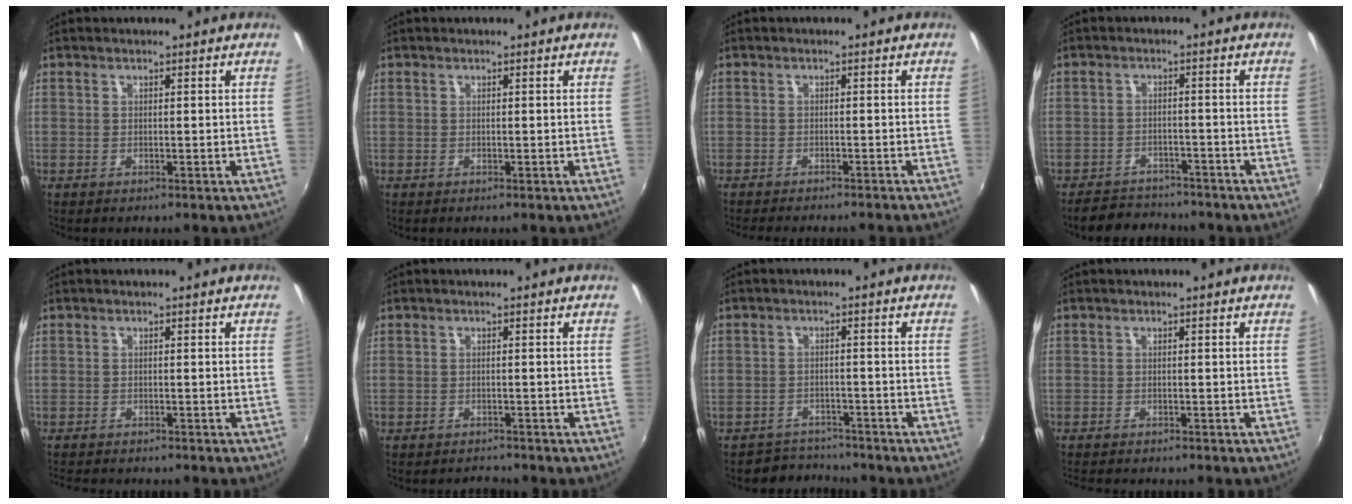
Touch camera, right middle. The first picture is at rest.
{"total": 0.0}
{"total": 6.6, "force": [-6.0, 0.6, 2.7], "torque": [-0.061, -0.016, -0.088]}
{"total": 7.4, "force": [-6.6, 3.1, 1.4], "torque": [-0.048, 0.011, -0.096]}
{"total": 4.0, "force": [-3.7, 0.8, 1.4], "torque": [-0.035, -0.018, -0.062]}
{"total": 1.7, "force": [-1.6, 0.5, -0.2], "torque": [-0.001, -0.003, -0.026]}
{"total": 4.3, "force": [-3.9, 1.7, -0.8], "torque": [0.001, 0.012, -0.067]}
{"total": 3.6, "force": [-3.3, 0.7, 1.2], "torque": [-0.030, -0.019, -0.055]}